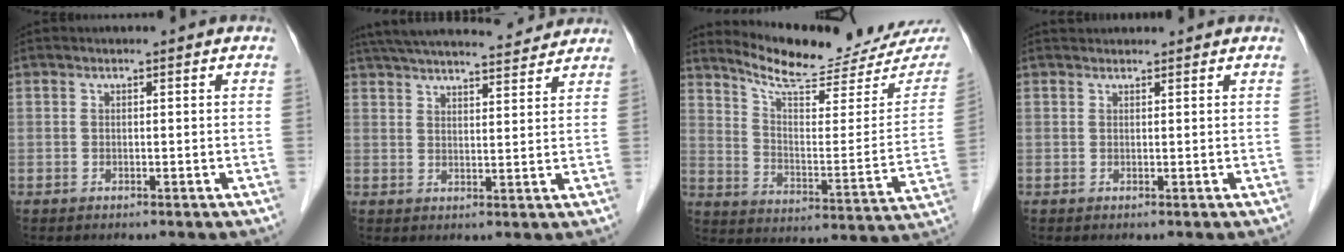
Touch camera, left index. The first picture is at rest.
{"total": 18.9, "force": [17.2, 3.1, 7.2], "torque": [-0.121, 0.037, 0.245]}
{"total": 18.6, "force": [17.2, 3.0, 6.3], "torque": [-0.096, -0.065, 0.230]}
{"total": 2.2, "force": [2.1, 0.5, 0.3], "torque": [-0.006, 0.025, 0.032]}